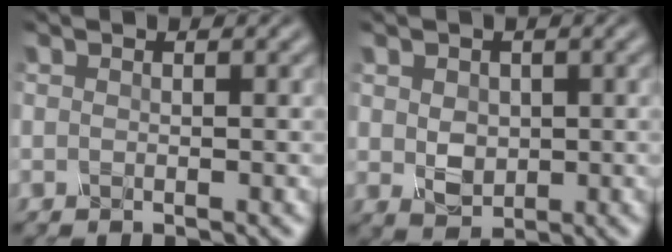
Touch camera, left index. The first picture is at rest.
{"total": 1.3, "force": [0.2, 1.2, 0.5], "torque": [-0.024, 0.002, 0.014]}